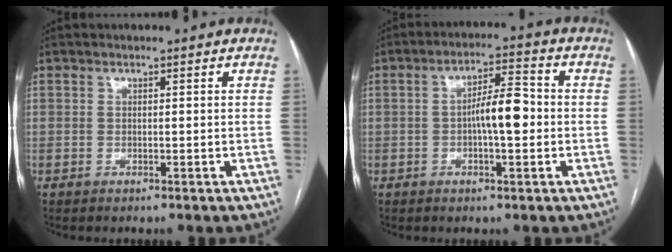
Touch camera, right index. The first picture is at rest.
{"total": 6.9, "force": [-0.7, 1.6, 6.6], "torque": [-0.115, 0.016, -0.014]}